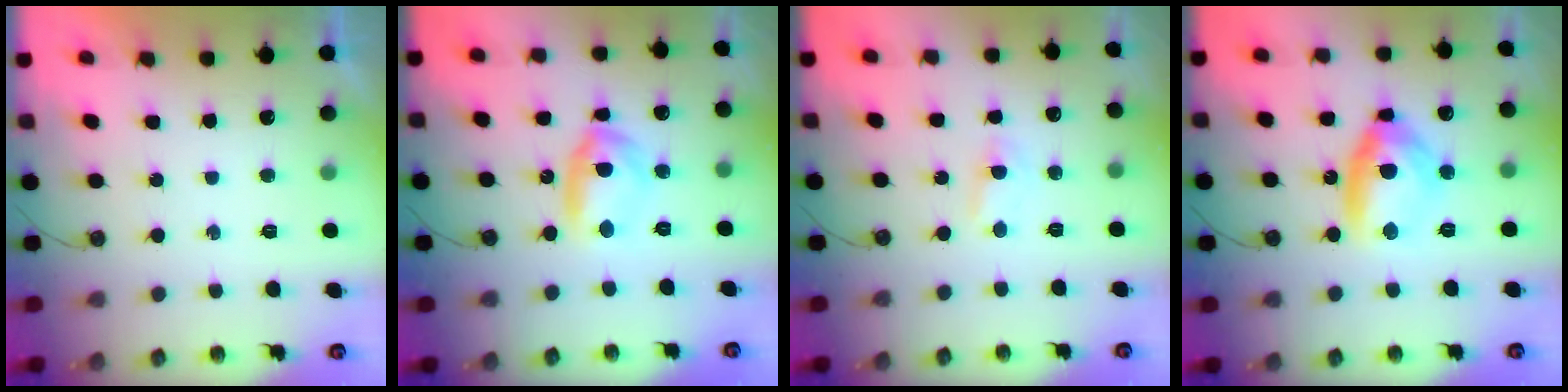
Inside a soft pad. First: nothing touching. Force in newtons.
{"total": 9.6, "press": 9.5, "slide": 0.7}
{"total": 2.0, "press": 2.0, "slide": 0.3}
{"total": 12.1, "press": 12.1, "slide": 1.2}